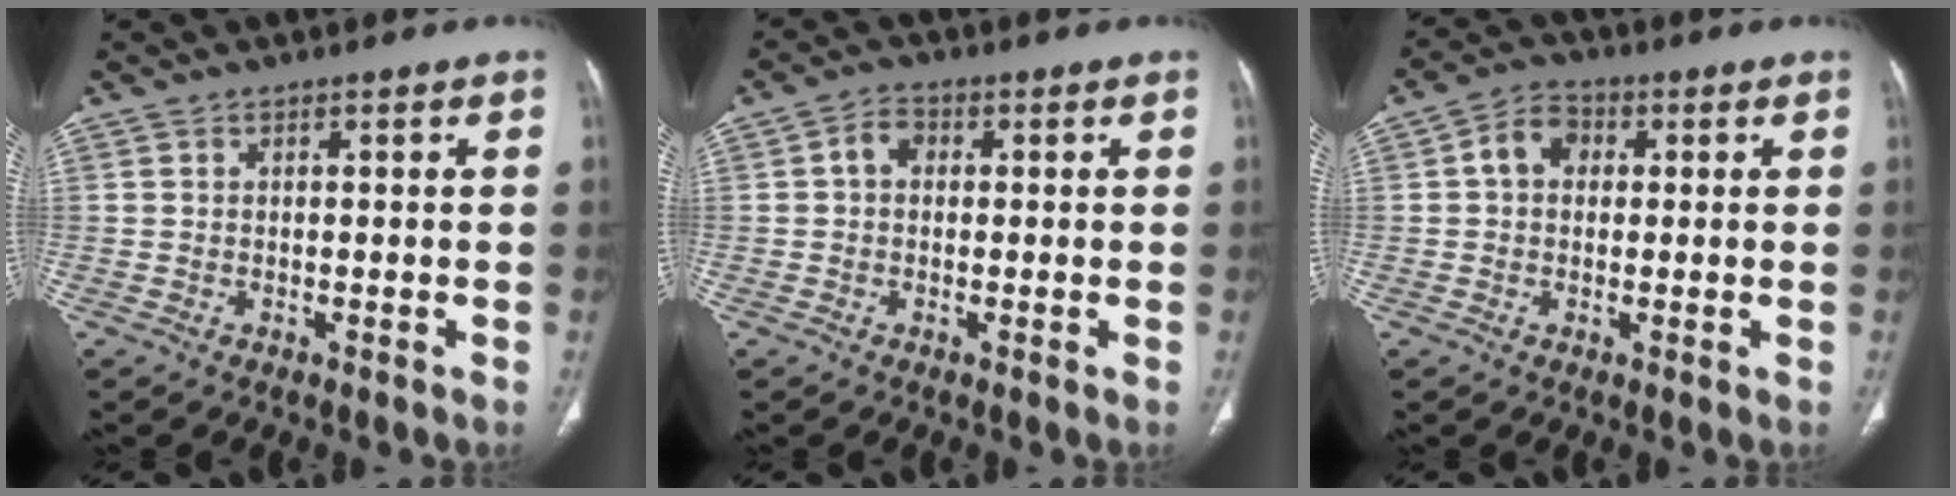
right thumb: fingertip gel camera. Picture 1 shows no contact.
{"total": 3.1, "force": [0.3, 2.4, 1.9], "torque": [-0.026, 0.014, -0.001]}
{"total": 5.5, "force": [0.8, 4.3, 3.4], "torque": [-0.045, 0.014, 0.006]}